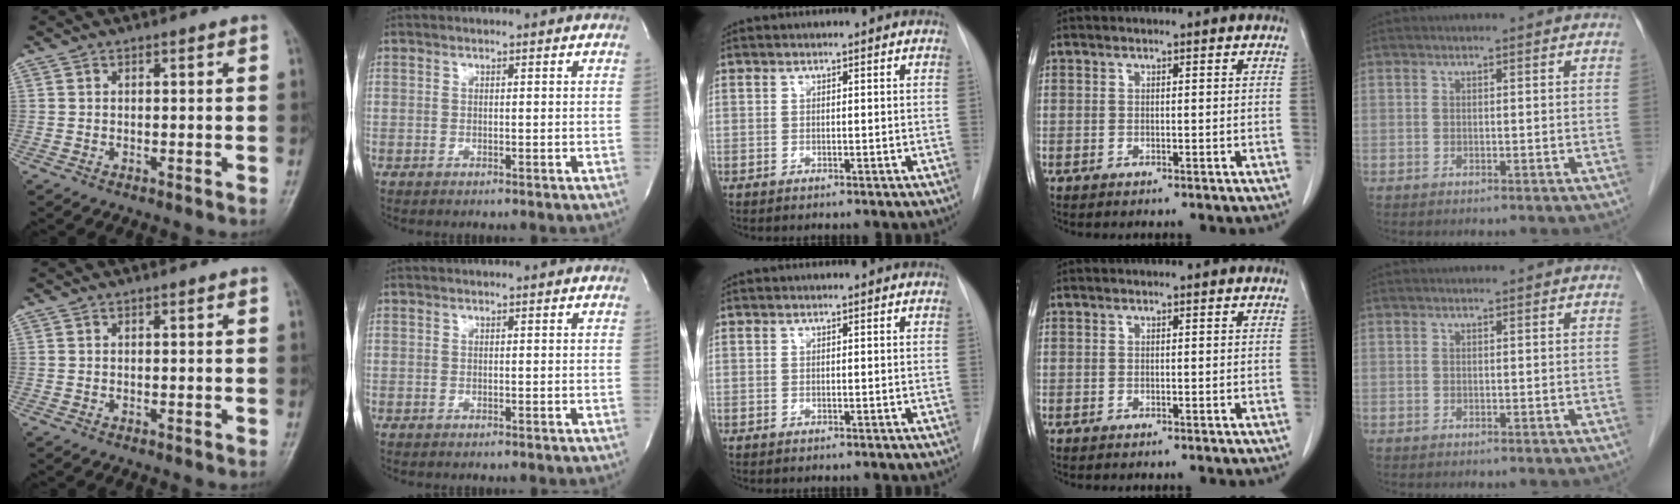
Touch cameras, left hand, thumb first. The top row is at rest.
{}